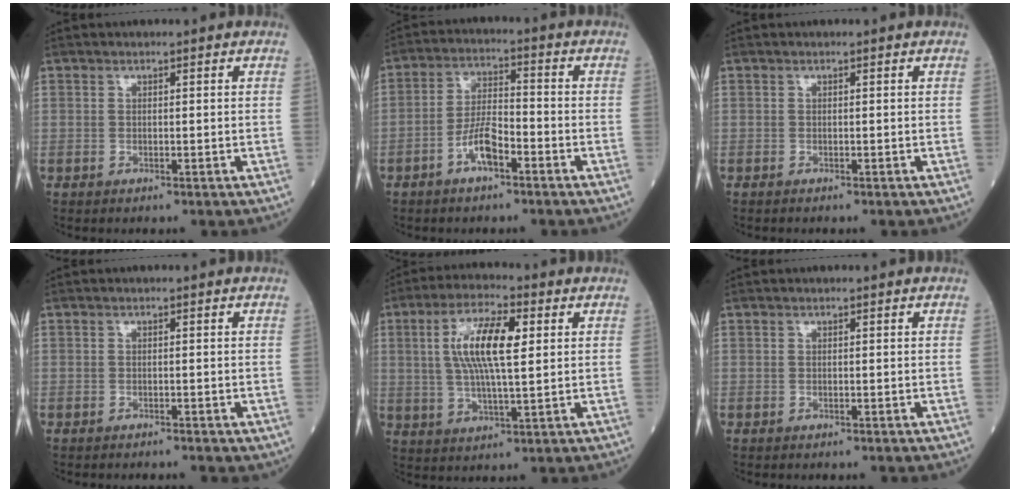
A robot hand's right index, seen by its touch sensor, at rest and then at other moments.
{"total": 6.0, "force": [-3.2, 1.8, 4.8], "torque": [-0.097, 0.010, -0.060]}
{"total": 0.0}
{"total": 0.9, "force": [-0.7, 0.3, 0.5], "torque": [-0.010, -0.001, -0.008]}
{"total": 10.7, "force": [2.4, 2.4, 10.1], "torque": [-0.199, 0.011, 0.044]}
{"total": 0.0}